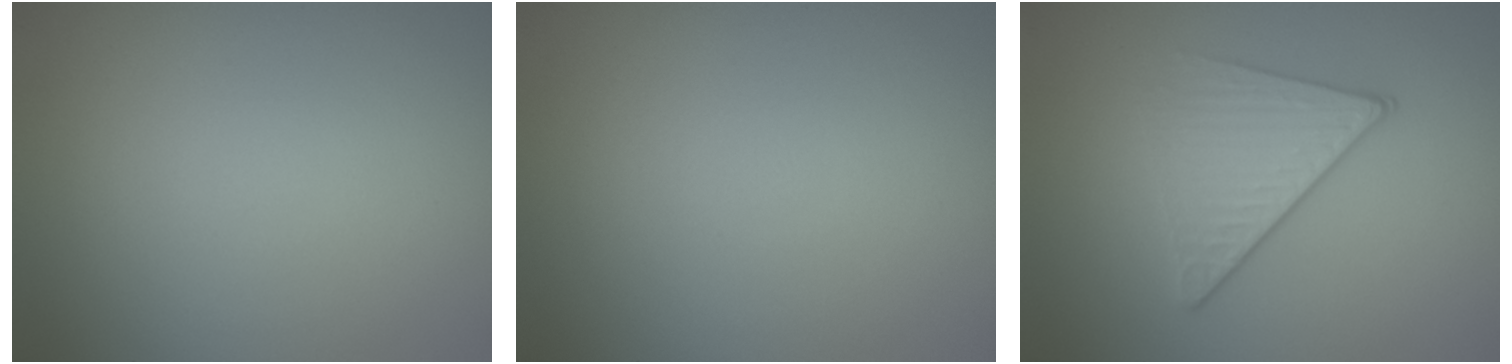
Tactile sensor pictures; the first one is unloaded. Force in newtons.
{"total": 0.0}
{"total": 3.8, "press": 2.8, "slide": 2.5}